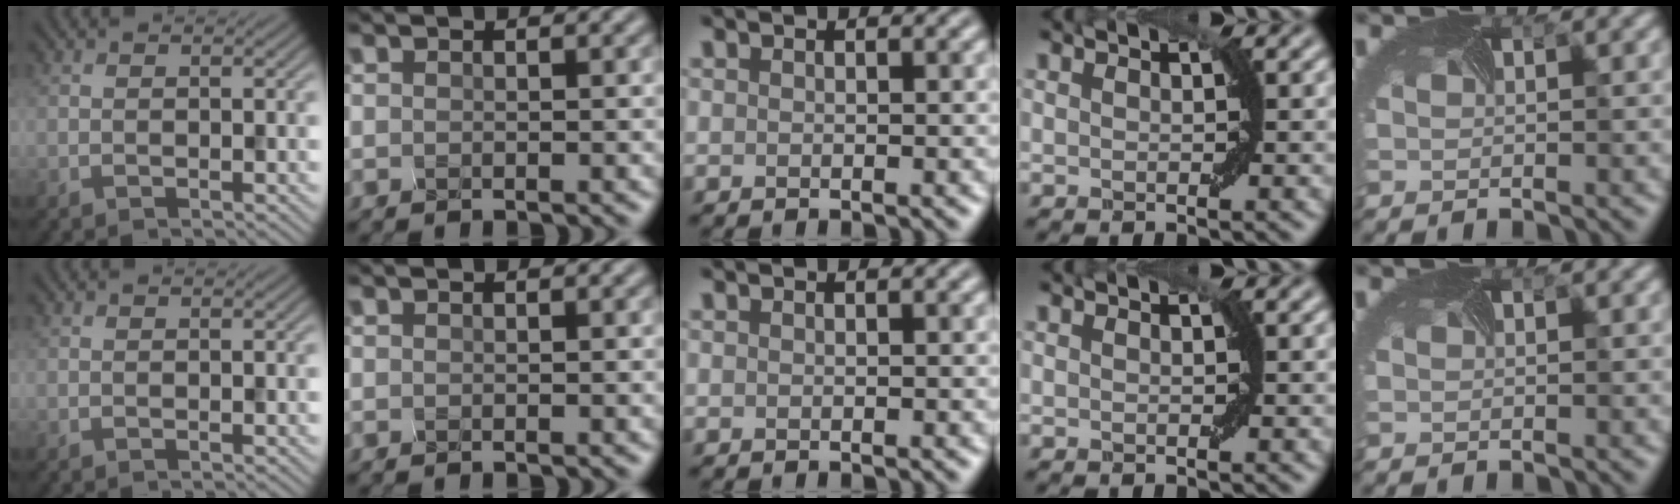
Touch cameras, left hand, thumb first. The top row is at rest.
{}